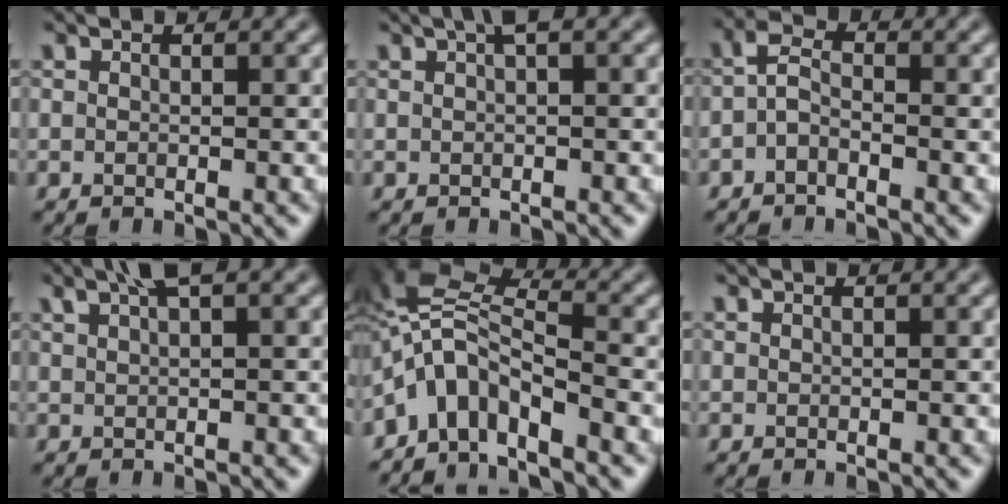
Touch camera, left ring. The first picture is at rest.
{"total": 1.6, "force": [0.7, 0.2, 1.4], "torque": [-0.022, 0.009, 0.013]}
{"total": 2.0, "force": [-0.9, 1.1, 1.5], "torque": [-0.030, 0.005, -0.024]}
{"total": 2.4, "force": [1.6, 0.4, 1.8], "torque": [-0.026, 0.004, 0.028]}
{"total": 5.9, "force": [-3.7, 2.4, 4.0], "torque": [-0.066, 0.007, -0.087]}
{"total": 0.0}